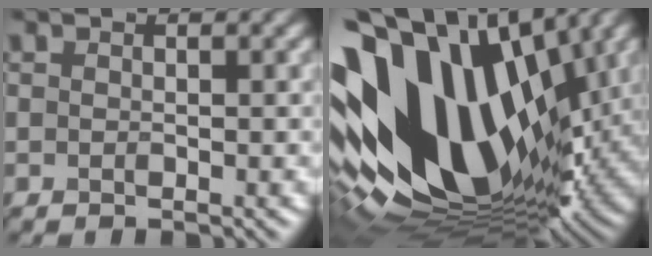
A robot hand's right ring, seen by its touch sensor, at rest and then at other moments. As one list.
[{"total": 18.7, "force": [1.9, 11.7, 14.4], "torque": [-0.294, 0.011, 0.020]}]